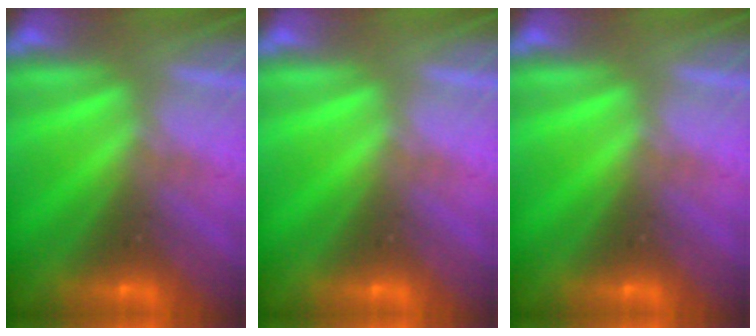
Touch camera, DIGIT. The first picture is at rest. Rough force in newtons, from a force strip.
{"total": 0.0}
{"total": 0.0}